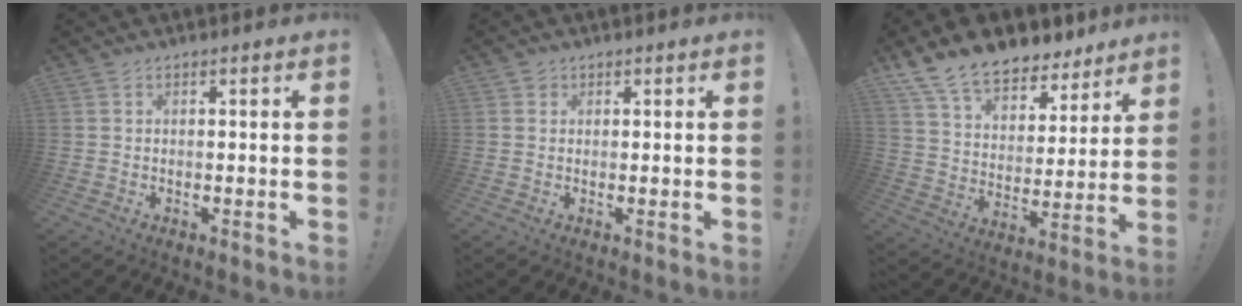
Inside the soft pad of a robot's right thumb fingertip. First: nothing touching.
{"total": 1.2, "force": [0.7, 1.0, 0.1], "torque": [0.002, -0.001, 0.012]}
{"total": 14.1, "force": [11.2, 7.0, 4.9], "torque": [-0.098, -0.083, 0.208]}